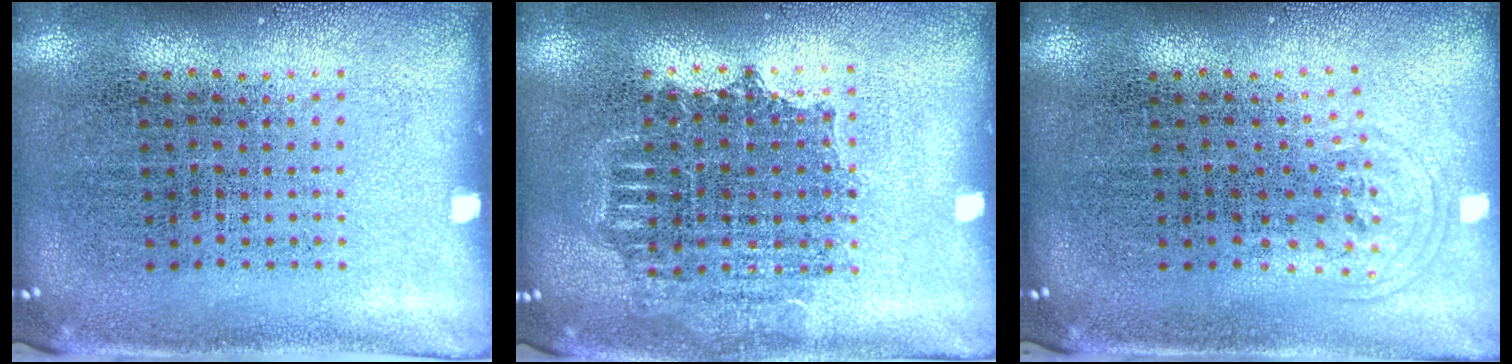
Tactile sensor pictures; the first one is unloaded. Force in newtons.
{"total": 1.4, "press": 1.2, "slide": 0.7}
{"total": 1.0, "press": 0.6, "slide": 0.7}